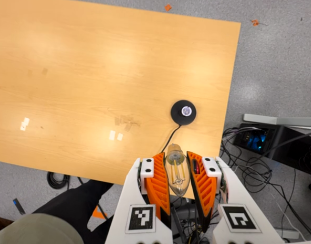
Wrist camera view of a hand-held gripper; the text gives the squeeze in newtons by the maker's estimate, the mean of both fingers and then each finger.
{"total": 19.7, "left": 21.4, "right": 18.0}